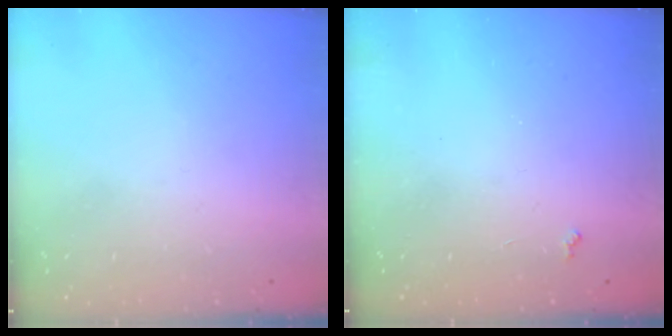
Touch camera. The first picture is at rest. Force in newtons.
{"total": 2.7, "press": 2.6, "slide": 0.4}